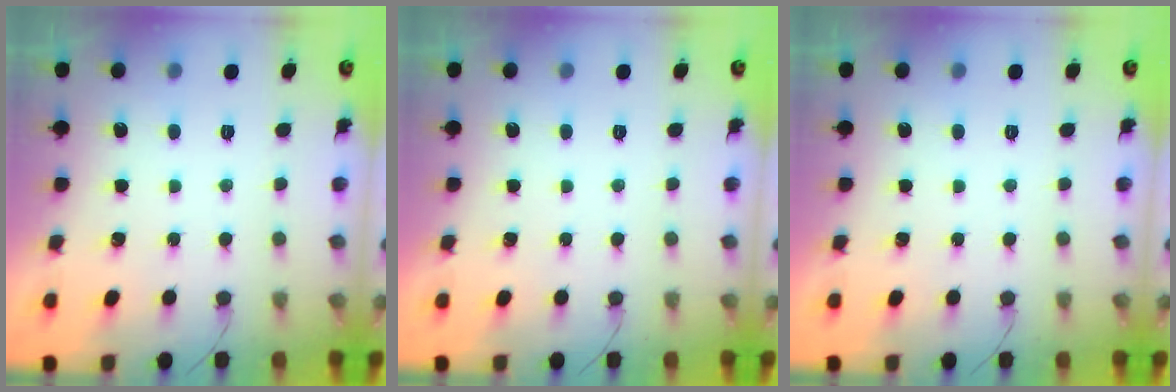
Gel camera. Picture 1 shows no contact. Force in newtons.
{"total": 0.0}
{"total": 0.0}